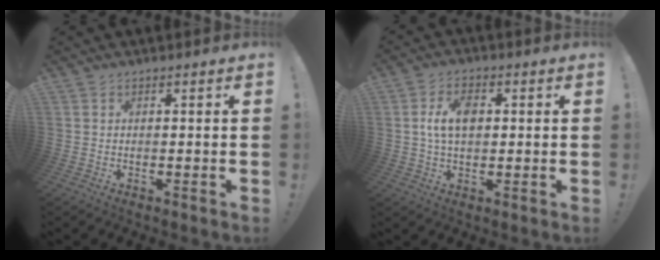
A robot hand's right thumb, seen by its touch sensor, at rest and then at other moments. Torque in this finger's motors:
{"motor_torque": [0.88, 1.07, 0.65, -0.01, 0.07]}